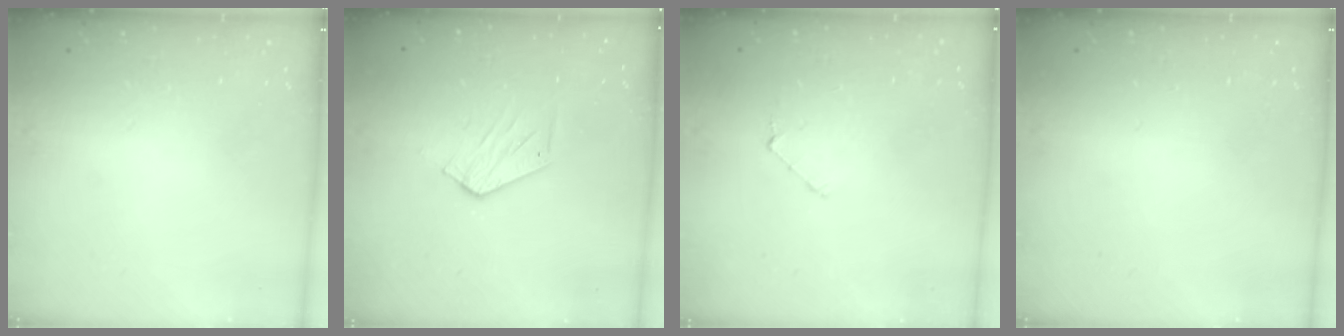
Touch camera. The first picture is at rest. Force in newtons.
{"total": 6.4, "press": 6.4, "slide": 0.4}
{"total": 3.4, "press": 3.4, "slide": 0.3}
{"total": 0.0}